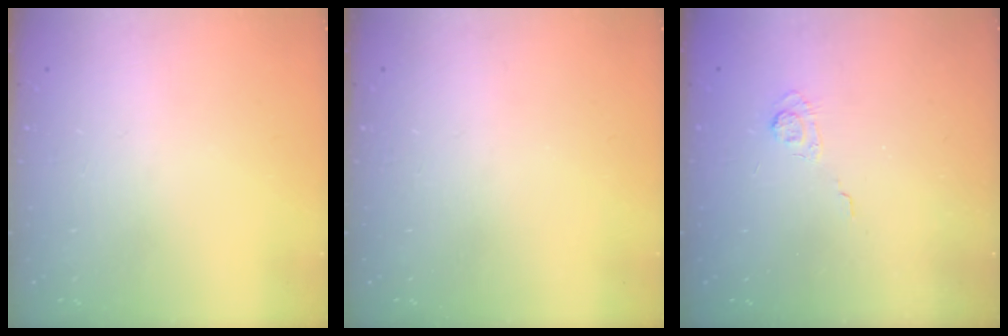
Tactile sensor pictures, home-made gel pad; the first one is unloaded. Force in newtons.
{"total": 0.0}
{"total": 3.1, "press": 2.7, "slide": 1.6}